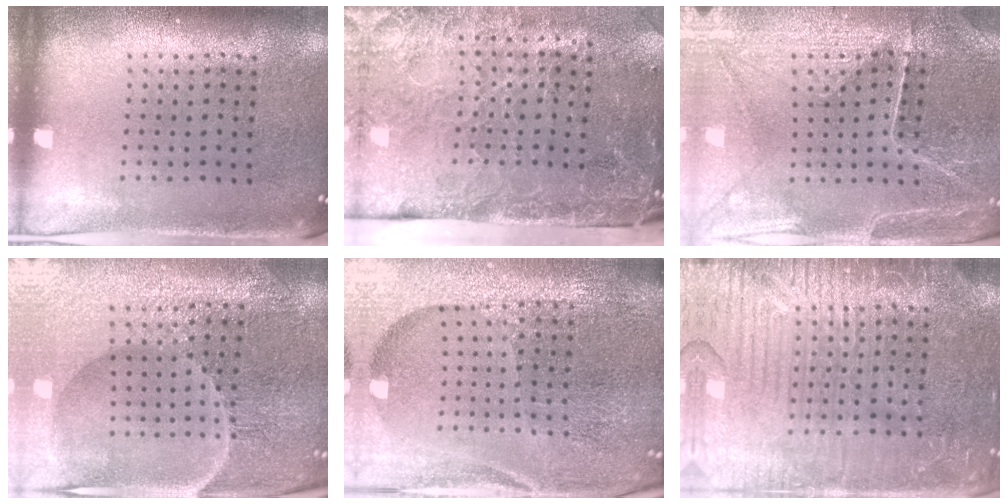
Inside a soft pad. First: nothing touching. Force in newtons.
{"total": 4.6, "press": 3.7, "slide": 2.8}
{"total": 2.7, "press": 2.7, "slide": 0.2}
{"total": 5.1, "press": 5.0, "slide": 1.3}
{"total": 6.5, "press": 5.7, "slide": 3.3}
{"total": 4.1, "press": 4.1, "slide": 0.5}